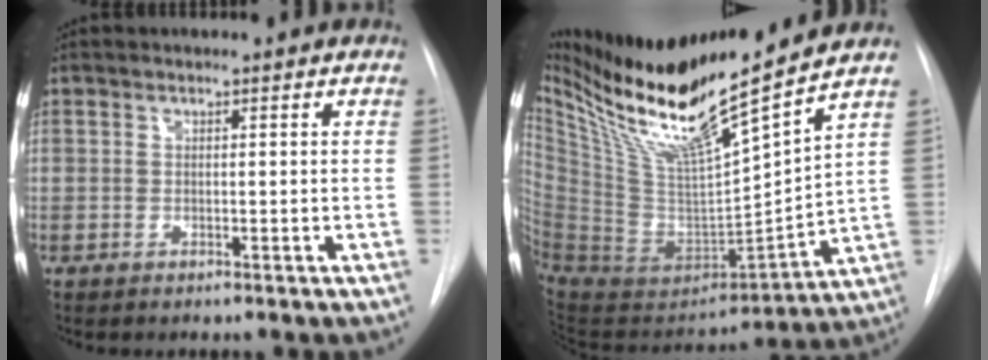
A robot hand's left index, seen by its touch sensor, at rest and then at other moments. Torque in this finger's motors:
{"motor_torque": [1.01, -1.13, 0.21, 0.07]}